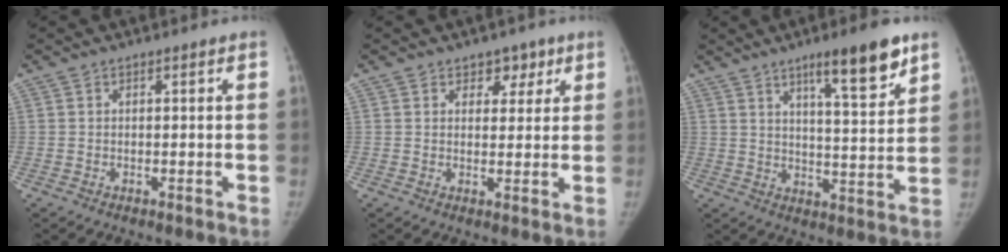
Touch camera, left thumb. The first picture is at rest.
{"total": 4.0, "force": [2.4, 2.8, 1.6], "torque": [0.013, -0.011, 0.032]}
{"total": 11.5, "force": [7.3, 1.9, 8.7], "torque": [-0.115, -0.041, 0.111]}